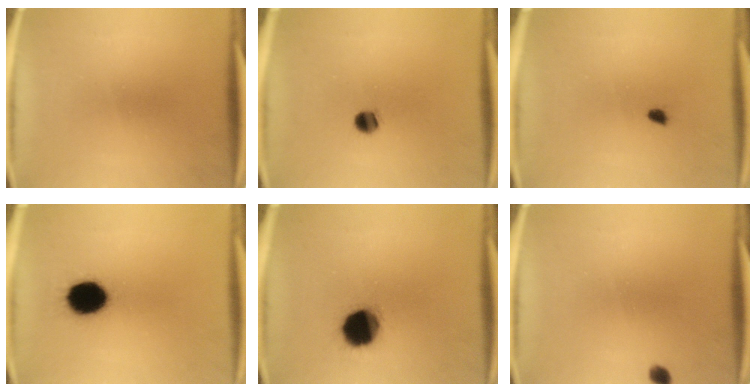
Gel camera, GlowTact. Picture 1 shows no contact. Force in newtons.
{"total": 3.2}
{"total": 1.4}
{"total": 13.4}
{"total": 12.9}
{"total": 1.4}